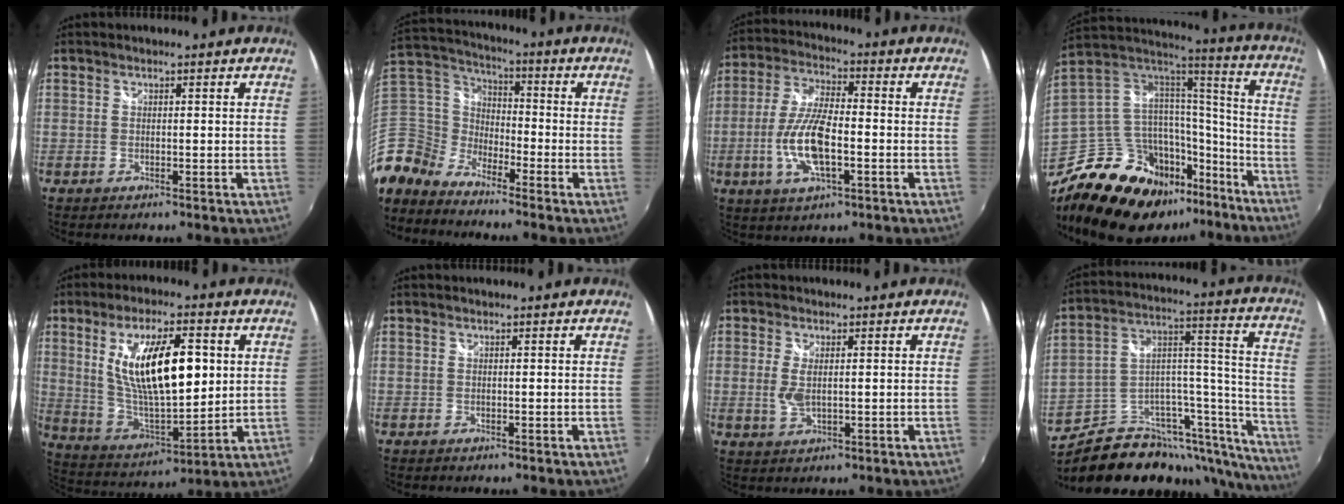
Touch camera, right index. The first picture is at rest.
{"total": 10.5, "force": [-7.7, 7.1, 1.4], "torque": [-0.070, 0.035, -0.188]}
{"total": 12.2, "force": [-3.1, 4.3, 11.0], "torque": [-0.229, -0.003, -0.061]}
{"total": 24.7, "force": [-15.1, 13.1, 14.4], "torque": [-0.250, 0.030, -0.226]}
{"total": 18.5, "force": [4.4, 6.7, 16.7], "torque": [-0.295, -0.003, 0.091]}
{"total": 0.0}
{"total": 3.8, "force": [0.1, 1.7, 3.3], "torque": [-0.070, -0.005, 0.002]}
{"total": 25.5, "force": [-16.0, 13.0, 15.1], "torque": [-0.206, 0.051, -0.233]}